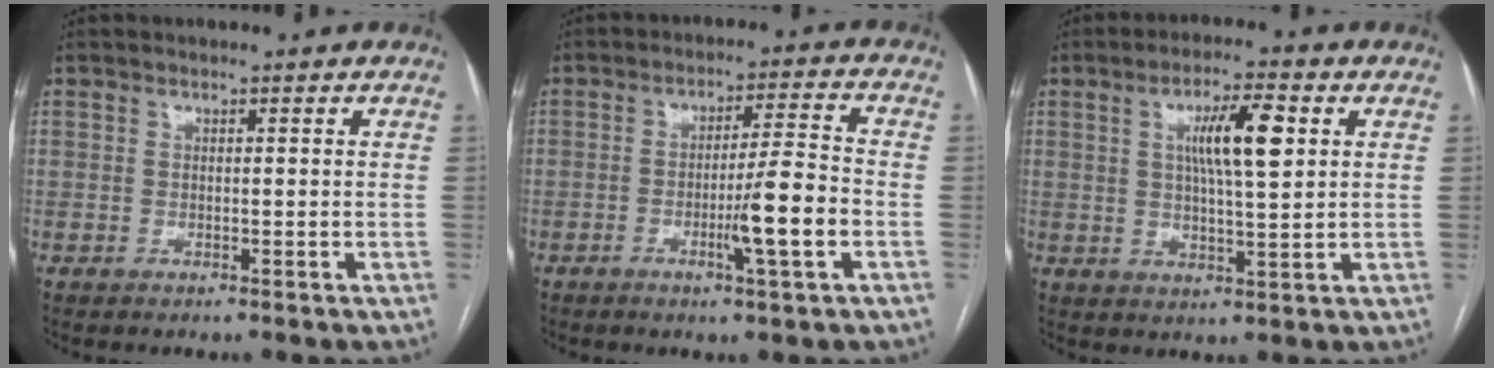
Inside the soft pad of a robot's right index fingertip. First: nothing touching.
{"total": 8.3, "force": [-2.6, -0.2, 7.9], "torque": [-0.125, -0.003, -0.043]}
{"total": 8.6, "force": [2.4, 1.3, 8.1], "torque": [-0.142, 0.009, 0.042]}